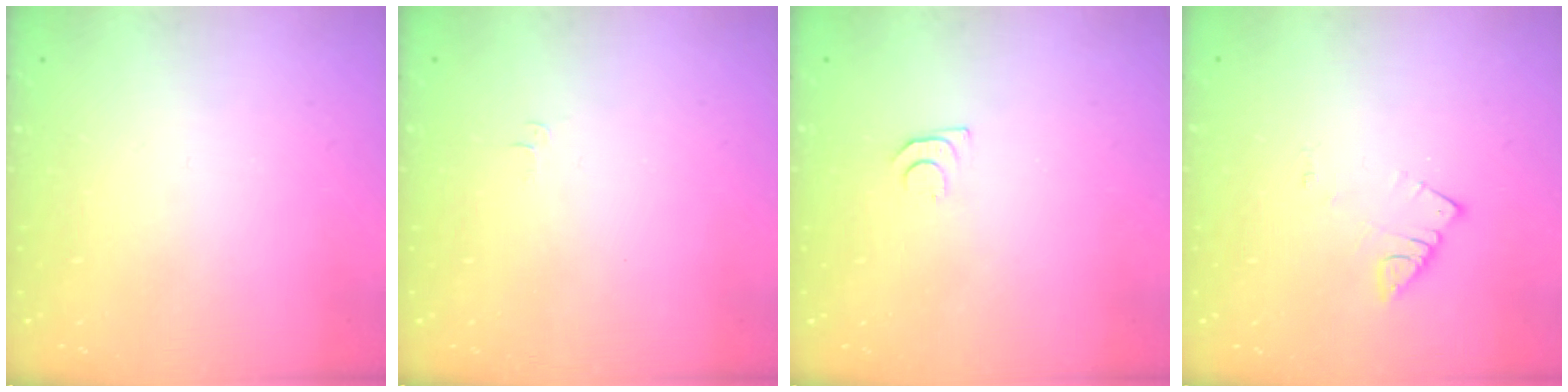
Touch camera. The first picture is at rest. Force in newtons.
{"total": 3.3, "press": 3.3, "slide": 0.5}
{"total": 4.0, "press": 4.0, "slide": 0.6}
{"total": 2.8, "press": 2.7, "slide": 0.3}